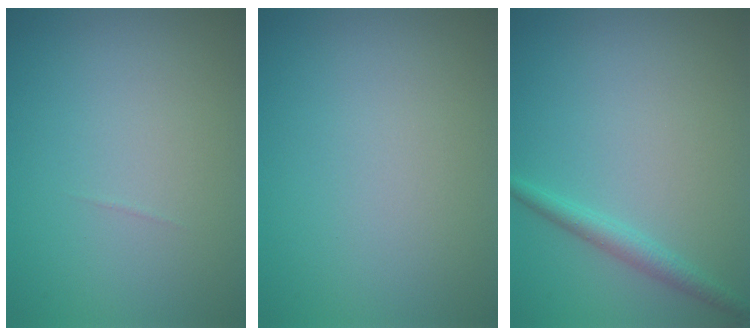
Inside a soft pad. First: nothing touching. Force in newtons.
{"total": 0.0}
{"total": 1.9, "press": 1.9, "slide": 0.1}